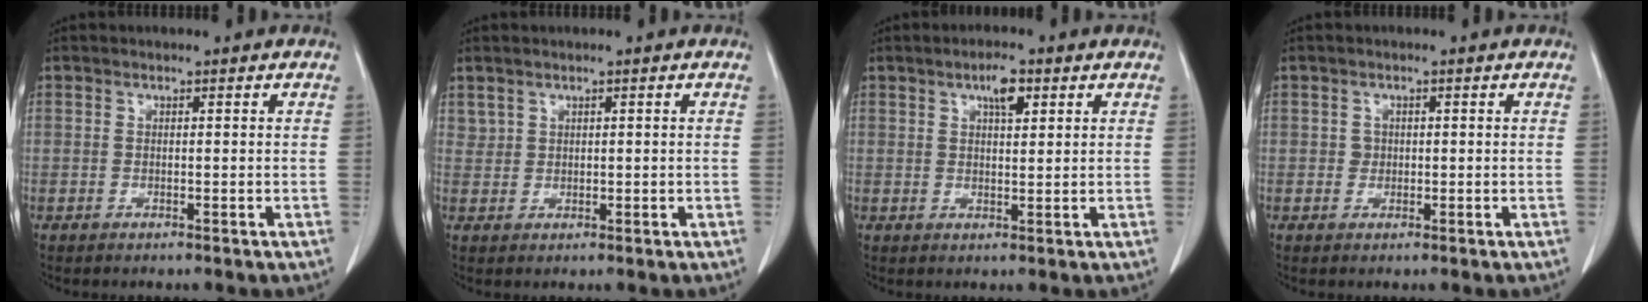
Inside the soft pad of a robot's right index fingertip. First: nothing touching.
{"total": 1.9, "force": [1.1, 1.5, 0.5], "torque": [-0.010, 0.011, 0.028]}
{"total": 4.2, "force": [2.1, 1.5, 3.3], "torque": [-0.061, 0.003, 0.036]}
{"total": 1.6, "force": [0.0, 1.5, 0.5], "torque": [-0.009, 0.006, 0.004]}